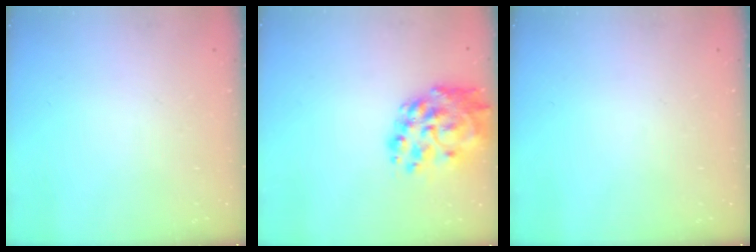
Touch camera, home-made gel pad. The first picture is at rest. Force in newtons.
{"total": 13.4, "press": 12.5, "slide": 4.8}
{"total": 0.0}